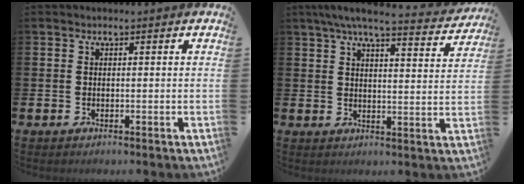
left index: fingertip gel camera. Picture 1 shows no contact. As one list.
[{"total": 6.4, "force": [5.8, 0.6, 2.7], "torque": [-0.060, -0.033, 0.098]}]